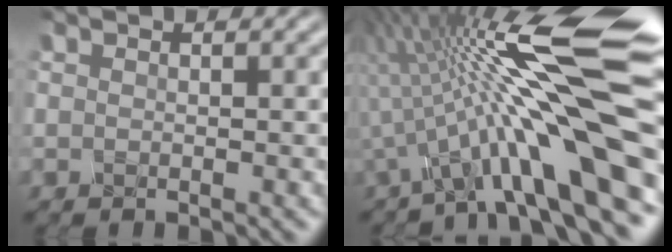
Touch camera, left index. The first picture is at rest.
{"total": 14.0, "force": [-1.9, 1.7, 13.7], "torque": [-0.211, 0.022, -0.023]}